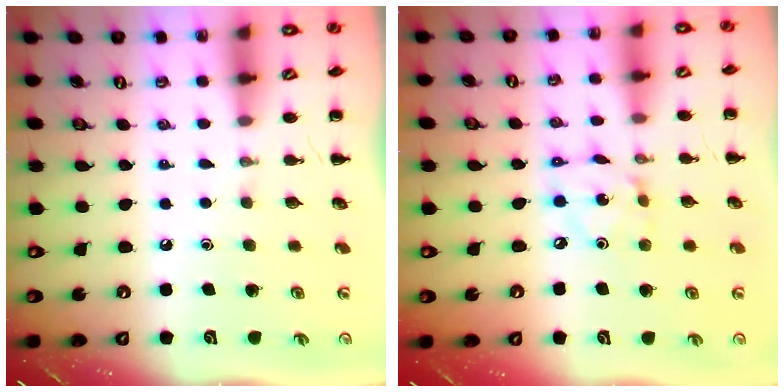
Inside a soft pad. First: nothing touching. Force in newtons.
{"total": 3.6, "press": 3.6, "slide": 0.5}